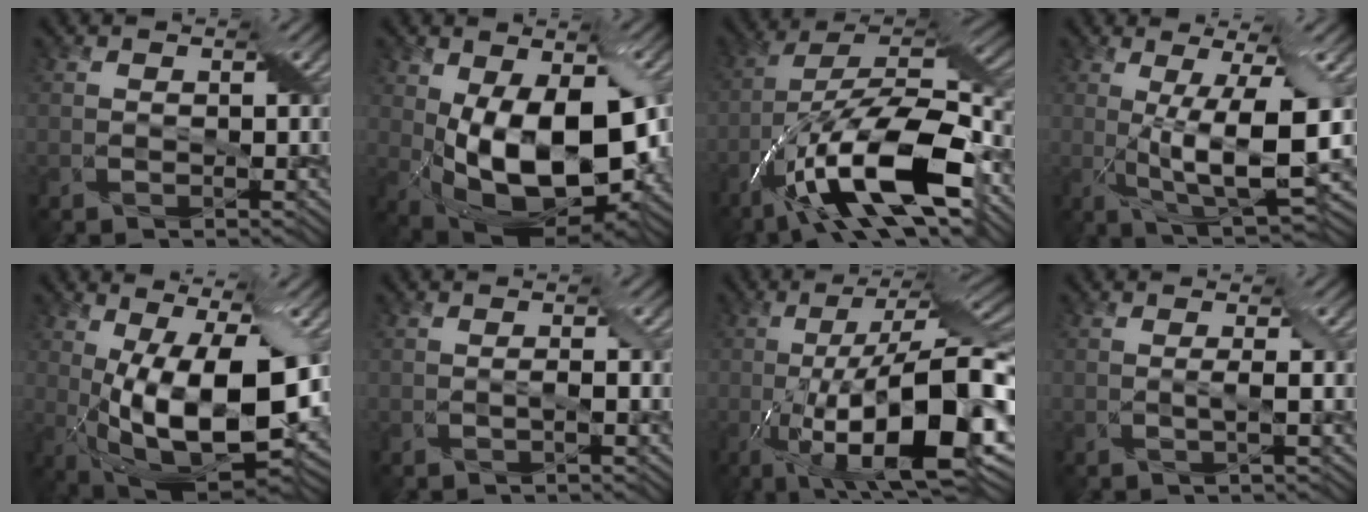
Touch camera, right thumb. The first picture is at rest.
{"total": 16.0, "force": [-1.0, 8.8, 13.3], "torque": [-0.221, -0.032, -0.006]}
{"total": 18.0, "force": [-8.7, 7.2, 14.0], "torque": [-0.259, -0.012, -0.165]}
{"total": 11.3, "force": [0.2, 2.7, 11.0], "torque": [-0.186, -0.005, 0.015]}
{"total": 16.8, "force": [-0.6, 7.6, 15.0], "torque": [-0.239, -0.016, -0.008]}
{"total": 0.7, "force": [-0.2, 0.0, 0.7], "torque": [-0.014, 0.001, -0.006]}
{"total": 18.4, "force": [-5.3, 6.2, 16.5], "torque": [-0.273, -0.002, -0.088]}
{"total": 1.2, "force": [0.0, 0.1, 1.2], "torque": [-0.025, 0.000, -0.006]}